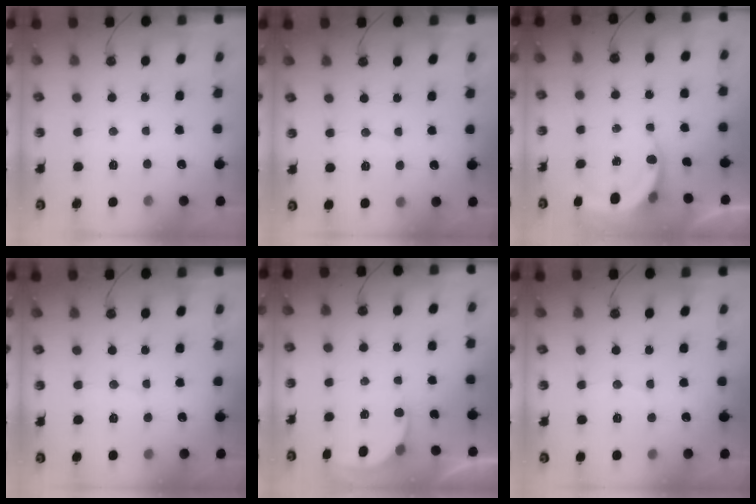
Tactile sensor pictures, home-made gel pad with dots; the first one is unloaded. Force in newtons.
{"total": 2.3, "press": 2.3, "slide": 0.2}
{"total": 4.6, "press": 4.6, "slide": 0.4}
{"total": 3.5, "press": 3.5, "slide": 0.4}
{"total": 3.0, "press": 3.0, "slide": 0.3}
{"total": 5.3, "press": 5.2, "slide": 1.2}